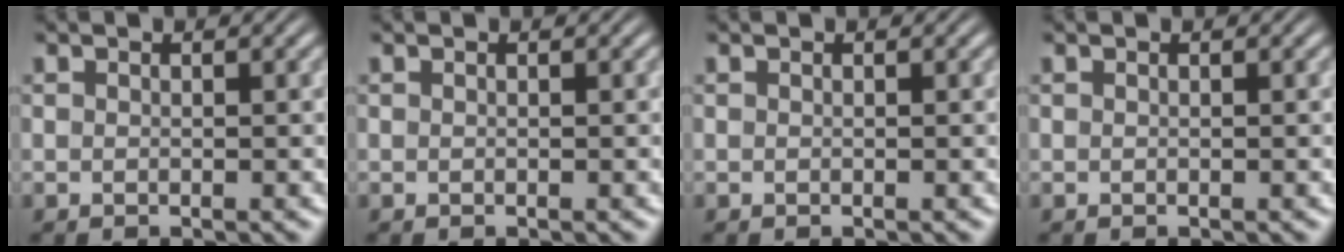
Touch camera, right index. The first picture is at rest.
{"total": 0.0}
{"total": 0.0}
{"total": 0.0}